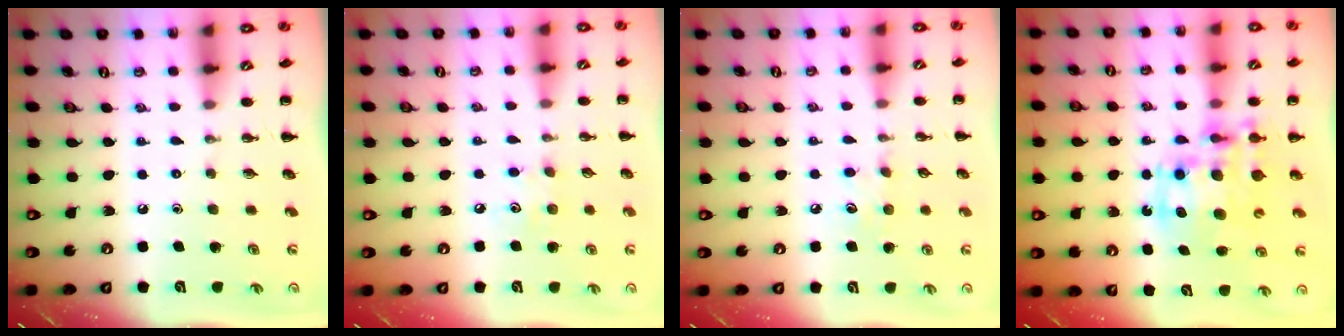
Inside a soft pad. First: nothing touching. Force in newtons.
{"total": 5.2, "press": 5.1, "slide": 1.3}
{"total": 6.7, "press": 6.5, "slide": 1.7}
{"total": 14.0, "press": 13.5, "slide": 3.4}